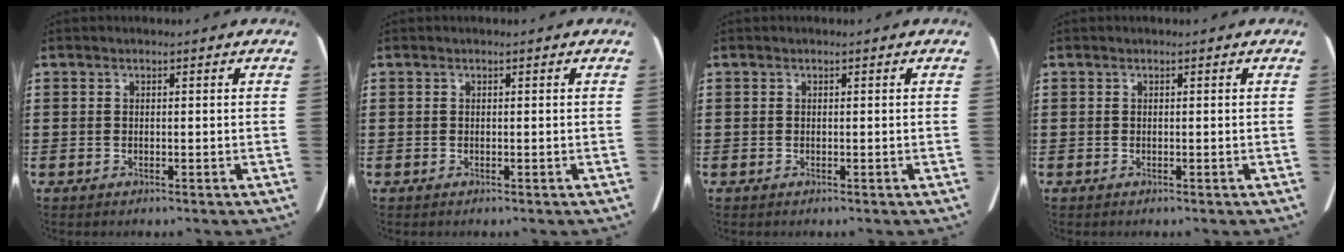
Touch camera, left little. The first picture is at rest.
{"total": 0.0}
{"total": 0.0}
{"total": 0.0}